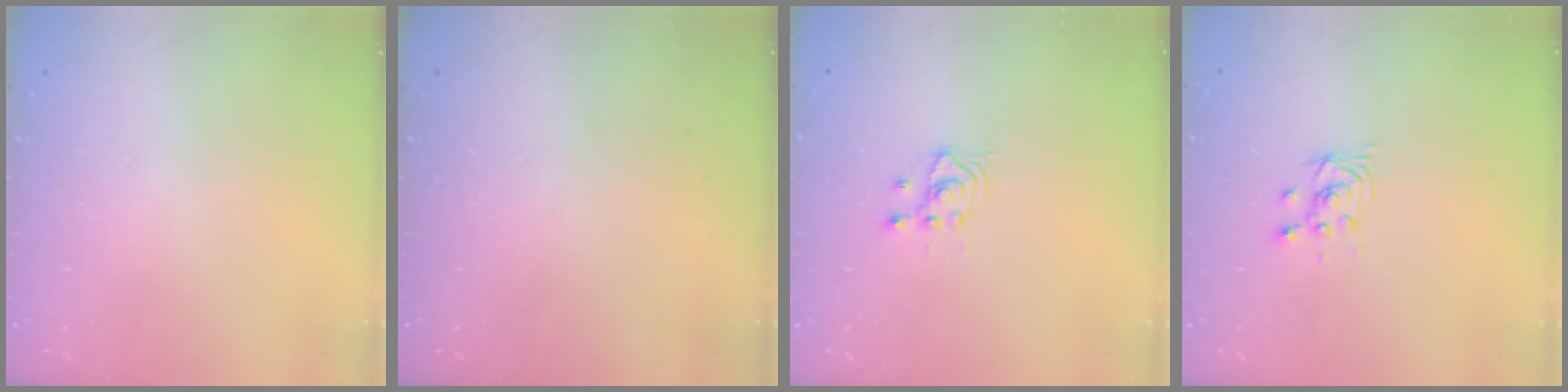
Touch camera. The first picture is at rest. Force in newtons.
{"total": 0.0}
{"total": 3.8, "press": 3.8, "slide": 0.4}
{"total": 2.6, "press": 2.6, "slide": 0.1}